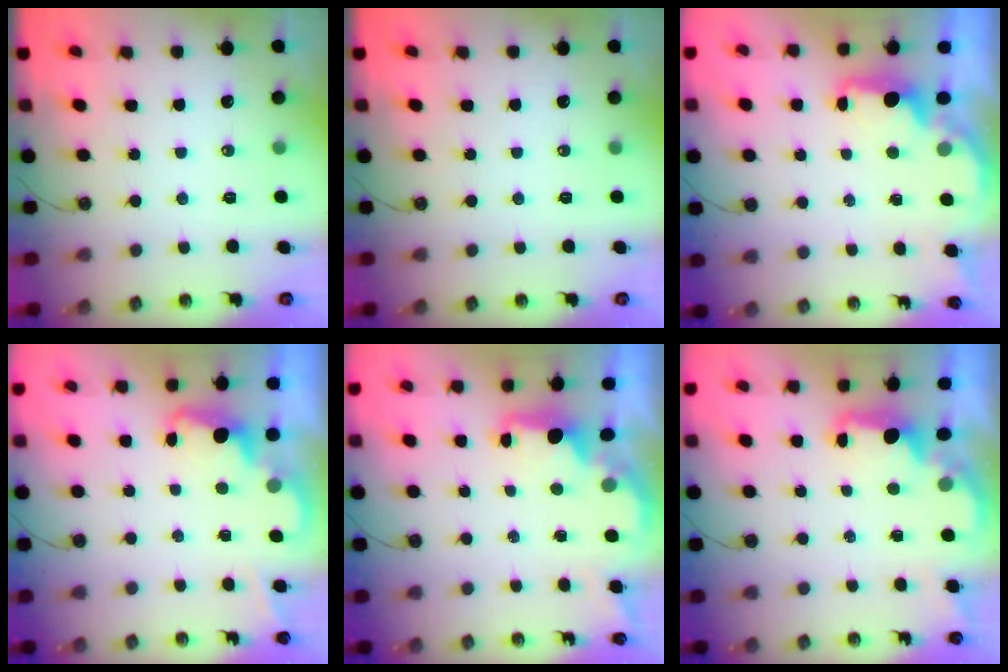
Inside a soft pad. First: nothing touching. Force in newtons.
{"total": 0.0}
{"total": 2.3, "press": 2.1, "slide": 0.8}
{"total": 2.3, "press": 2.2, "slide": 0.5}
{"total": 1.9, "press": 1.8, "slide": 0.7}
{"total": 2.1, "press": 2.0, "slide": 0.8}